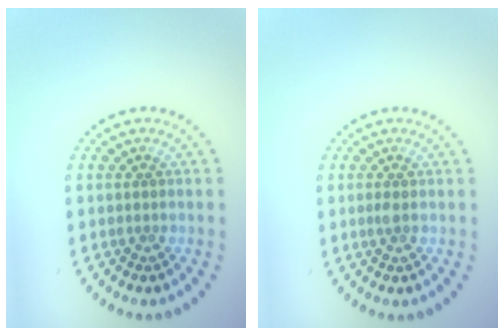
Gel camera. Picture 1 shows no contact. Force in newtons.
{"total": 0.6, "press": 0.6, "slide": 0.2}